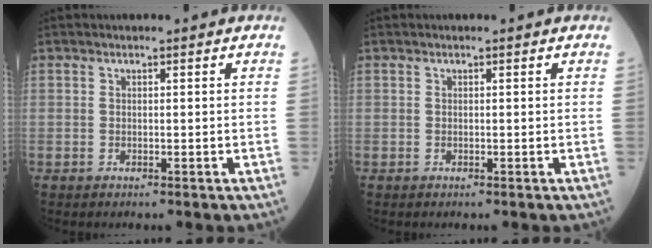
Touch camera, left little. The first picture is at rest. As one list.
[{"total": 0.0}]